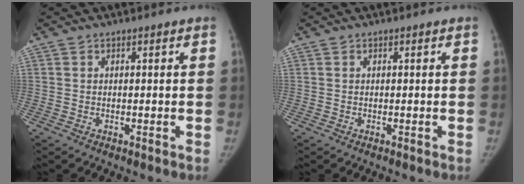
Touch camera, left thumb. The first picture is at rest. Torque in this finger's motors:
{"motor_torque": [-0.04, 0.04, 0.21, -0.13, -0.01]}